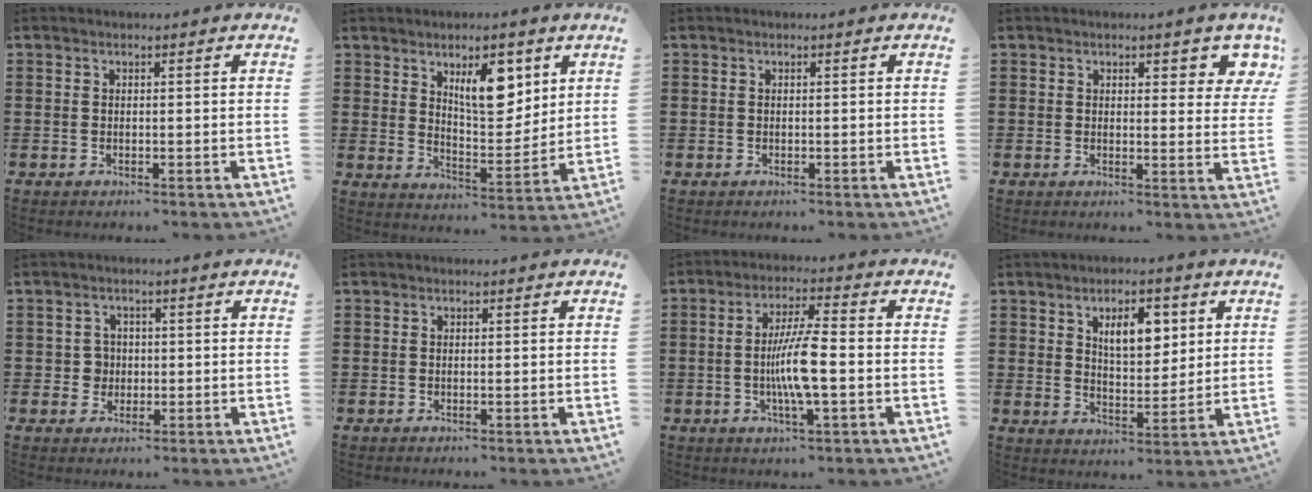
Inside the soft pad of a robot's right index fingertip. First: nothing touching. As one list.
[{"total": 9.1, "force": [4.4, 4.3, 6.7], "torque": [-0.098, -0.009, 0.069]}, {"total": 0.0}, {"total": 3.6, "force": [2.5, 1.4, 2.2], "torque": [-0.026, -0.004, 0.040]}, {"total": 2.9, "force": [-0.2, 2.6, 1.1], "torque": [-0.030, 0.007, -0.006]}, {"total": 0.0}, {"total": 7.7, "force": [-1.4, 1.0, 7.5], "torque": [-0.148, -0.008, -0.033]}, {"total": 6.8, "force": [2.9, 3.5, 5.0], "torque": [-0.078, 0.001, 0.043]}]